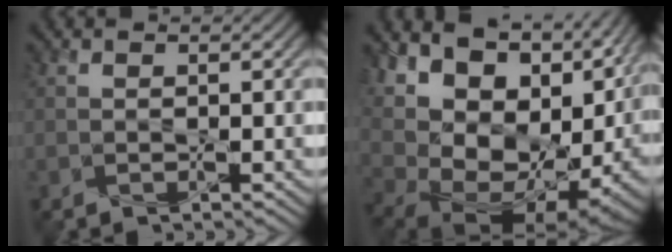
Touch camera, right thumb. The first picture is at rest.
{"total": 20.9, "force": [1.9, 14.0, 15.4], "torque": [-0.250, -0.020, 0.066]}